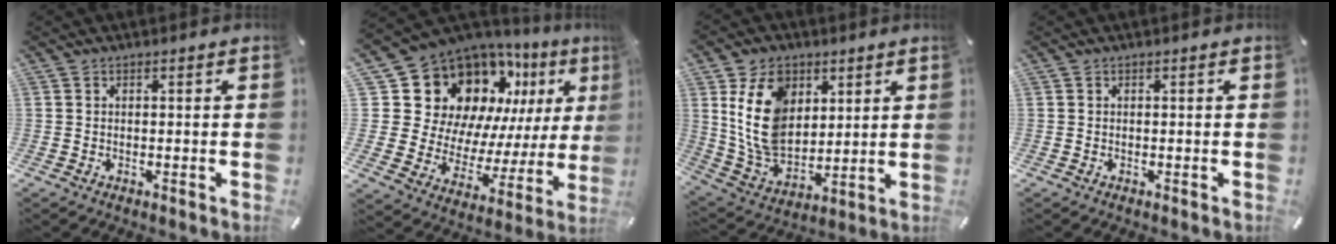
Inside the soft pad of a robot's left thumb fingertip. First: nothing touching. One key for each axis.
{"total": 18.6, "fx": 11.0, "fy": 13.2, "fz": 7.2, "tx": -0.114, "ty": -0.107, "tz": 0.224}
{"total": 14.7, "fx": 5.1, "fy": 10.8, "fz": 8.5, "tx": -0.179, "ty": -0.016, "tz": 0.096}
{"total": 0.0}